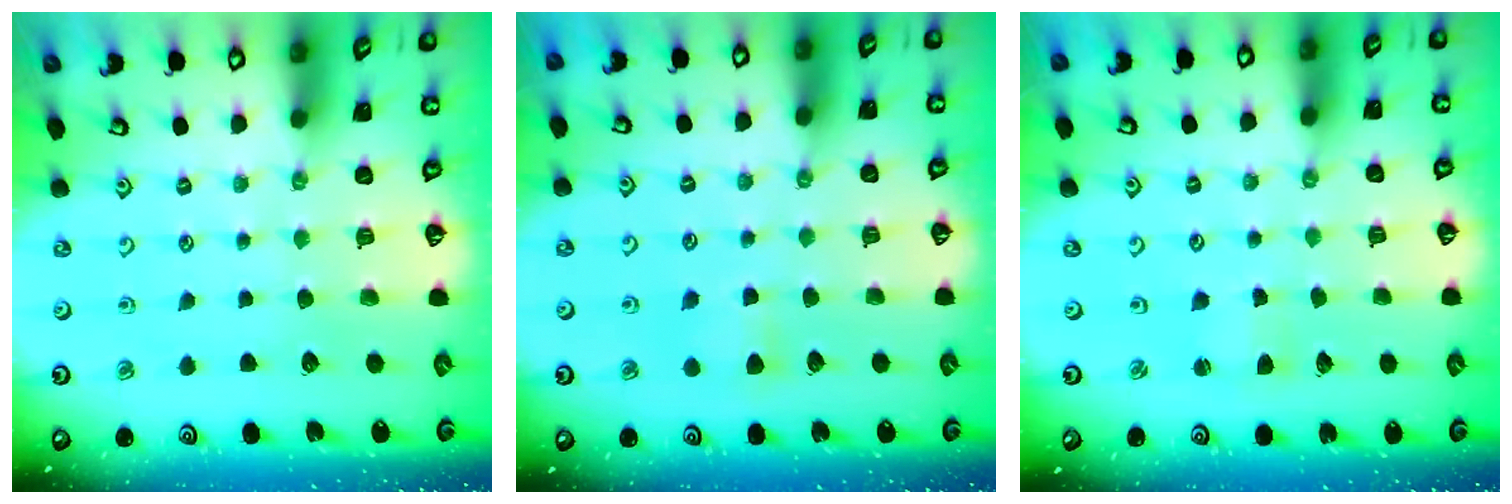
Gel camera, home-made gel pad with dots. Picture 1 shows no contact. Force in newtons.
{"total": 4.5, "press": 4.5, "slide": 0.8}
{"total": 2.7, "press": 2.7, "slide": 0.3}